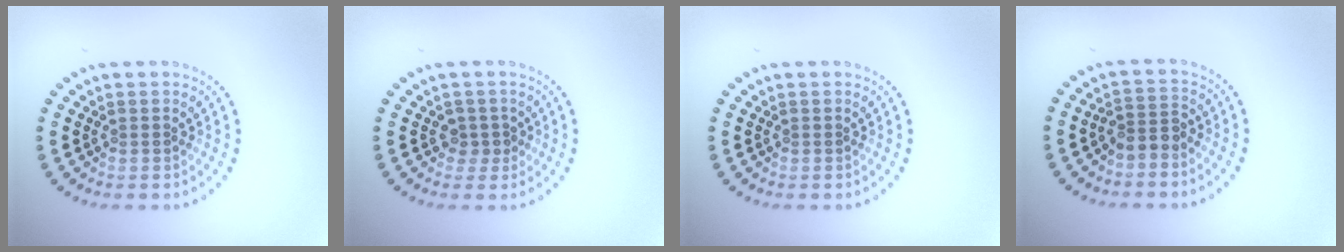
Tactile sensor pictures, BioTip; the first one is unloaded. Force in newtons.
{"total": 1.5, "press": 1.1, "slide": 1.0}
{"total": 0.0}
{"total": 2.1, "press": 1.7, "slide": 1.2}